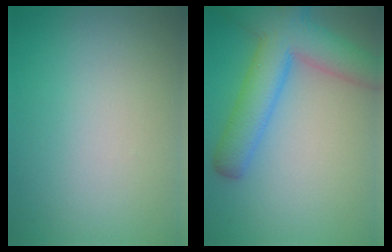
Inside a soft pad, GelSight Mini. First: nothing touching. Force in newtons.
{"total": 7.6, "press": 7.6, "slide": 0.4}